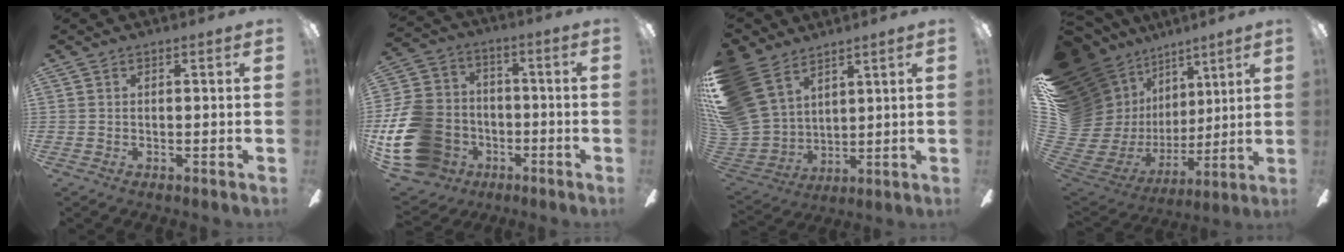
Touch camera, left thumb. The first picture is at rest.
{"total": 20.3, "force": [-6.6, 15.9, 10.8], "torque": [-0.231, 0.044, -0.096]}
{"total": 19.9, "force": [10.4, 13.7, 10.1], "torque": [-0.234, -0.052, 0.196]}
{"total": 20.5, "force": [8.8, 16.4, 8.6], "torque": [-0.167, -0.108, 0.226]}